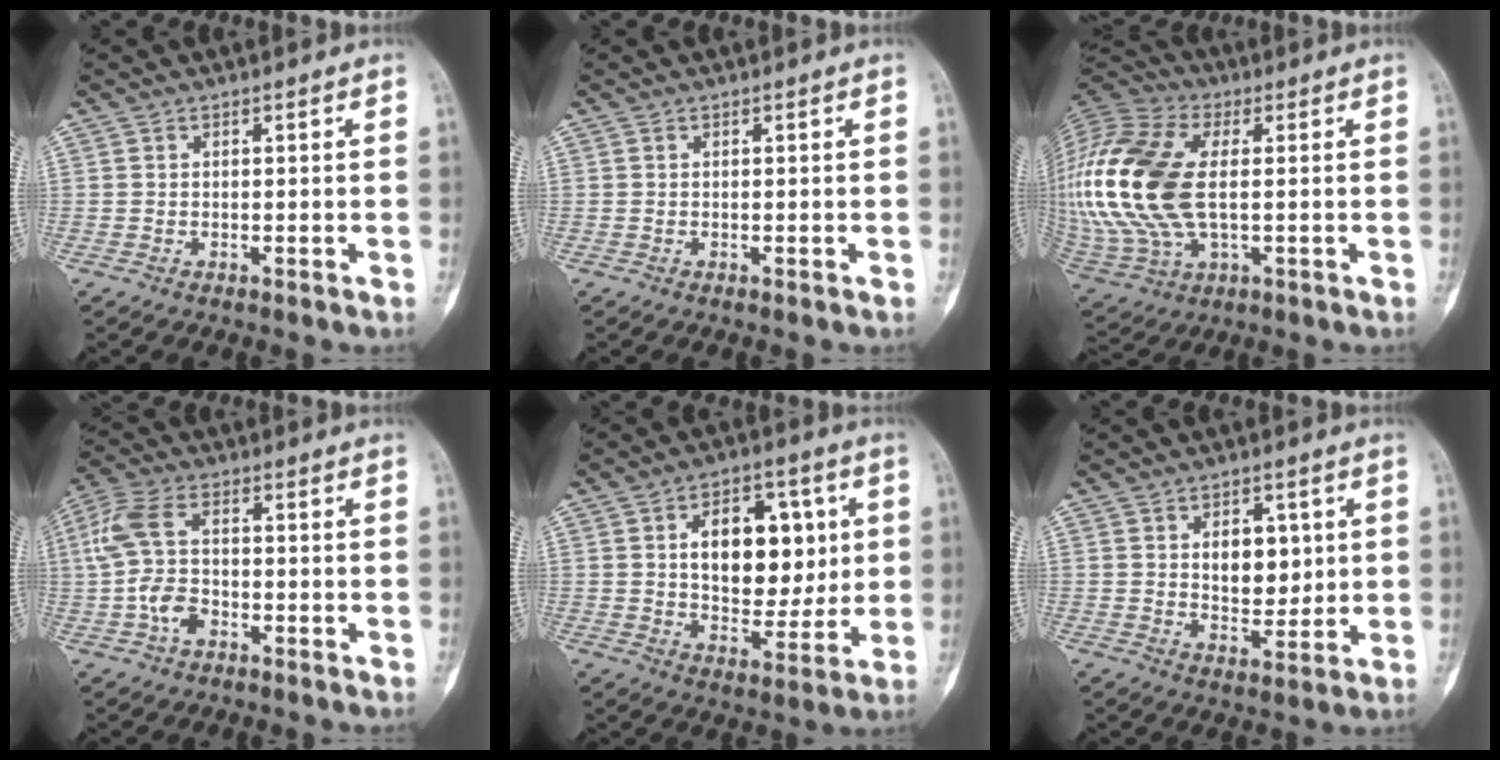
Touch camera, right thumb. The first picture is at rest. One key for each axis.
{"total": 0.0}
{"total": 26.1, "fx": 1.3, "fy": 14.8, "fz": 21.5, "tx": -0.508, "ty": 0.002, "tz": 0.030}
{"total": 9.4, "fx": -1.6, "fy": 5.9, "fz": 7.1, "tx": -0.149, "ty": 0.024, "tz": -0.037}
{"total": 16.7, "fx": 3.1, "fy": 10.4, "fz": 12.6, "tx": -0.133, "ty": -0.002, "tz": 0.050}
{"total": 8.4, "fx": 1.7, "fy": 5.4, "fz": 6.1, "tx": -0.049, "ty": -0.012, "tz": 0.033}